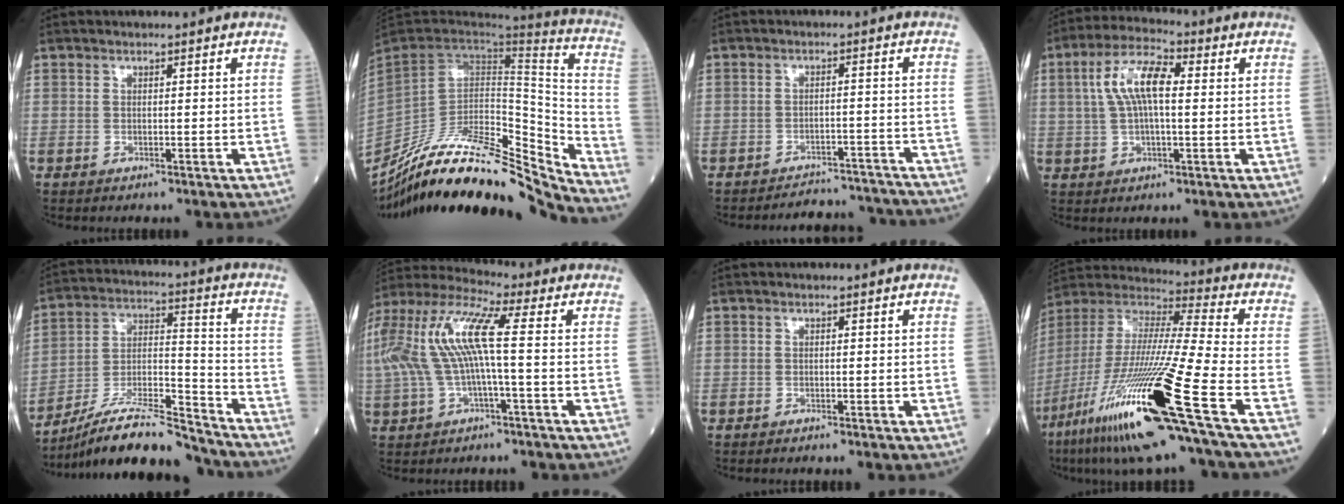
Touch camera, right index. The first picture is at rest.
{"total": 28.1, "force": [-24.7, 2.9, 12.9], "torque": [-0.204, -0.021, -0.400]}
{"total": 9.2, "force": [-9.1, 1.7, -0.1], "torque": [0.017, 0.023, -0.107]}
{"total": 8.7, "force": [1.6, 2.8, 8.1], "torque": [-0.166, 0.024, 0.028]}
{"total": 17.0, "force": [-15.4, 1.5, 7.0], "torque": [-0.136, 0.015, -0.274]}
{"total": 13.3, "force": [0.5, 2.3, 13.1], "torque": [-0.289, 0.037, 0.002]}
{"total": 0.0}
{"total": 27.6, "force": [-13.4, 0.2, 24.1], "torque": [-0.479, -0.063, -0.251]}